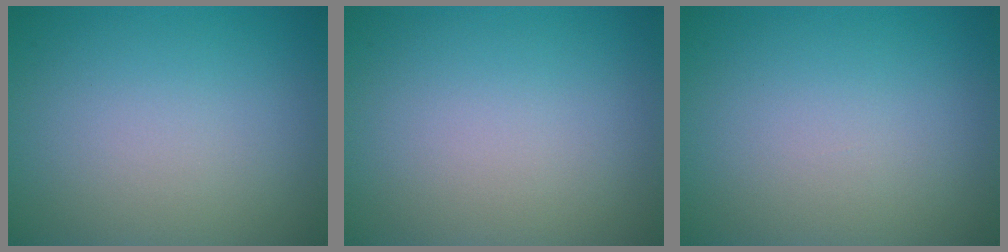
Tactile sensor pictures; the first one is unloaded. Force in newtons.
{"total": 0.0}
{"total": 0.0}